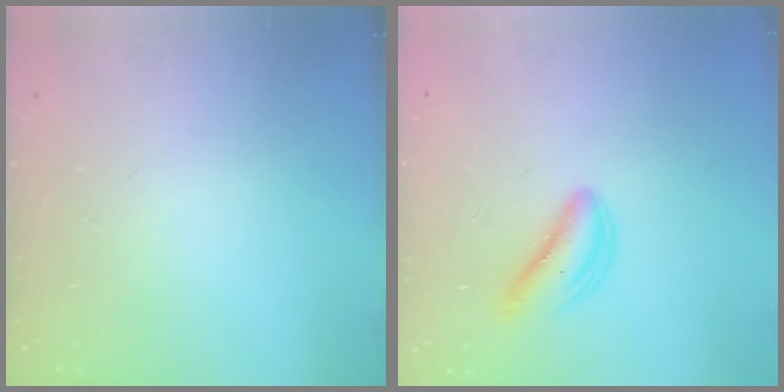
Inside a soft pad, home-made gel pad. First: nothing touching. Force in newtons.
{"total": 4.7, "press": 4.7, "slide": 0.4}